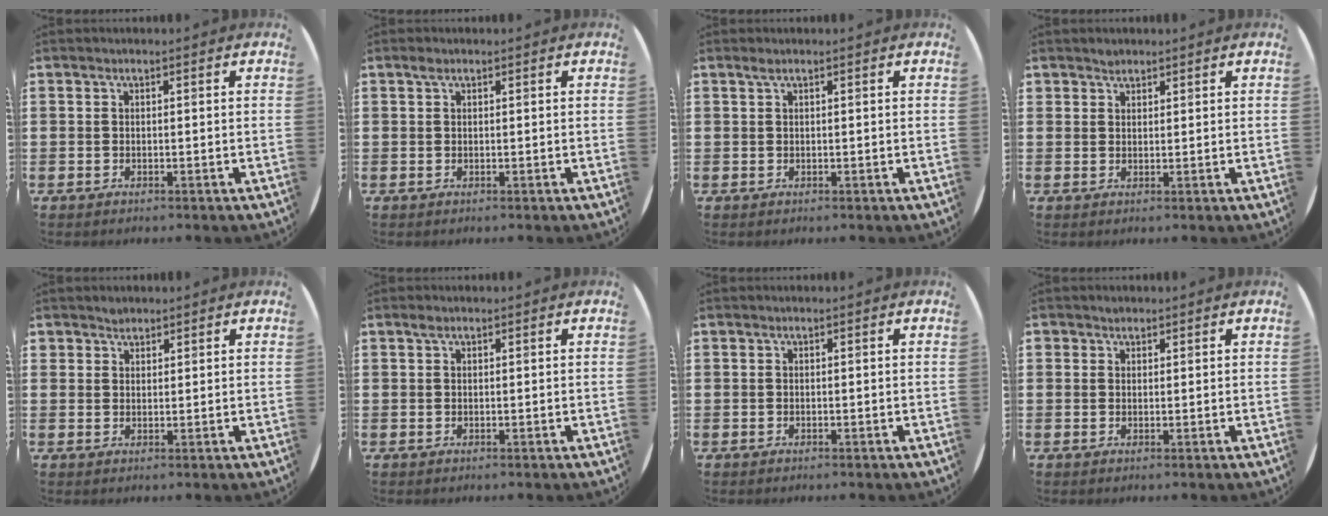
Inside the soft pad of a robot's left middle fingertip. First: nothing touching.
{"total": 0.6, "force": [0.4, 0.3, 0.4], "torque": [-0.008, 0.004, 0.007]}
{"total": 0.6, "force": [0.3, 0.0, 0.5], "torque": [-0.007, 0.001, 0.006]}
{"total": 1.4, "force": [1.3, 0.6, -0.1], "torque": [0.008, -0.002, 0.024]}
{"total": 1.8, "force": [1.6, 0.8, -0.1], "torque": [0.000, 0.002, 0.032]}
{"total": 0.7, "force": [0.4, 0.4, 0.4], "torque": [0.000, 0.000, 0.006]}
{"total": 0.0}
{"total": 1.1, "force": [0.9, 0.6, 0.0], "torque": [0.008, -0.001, 0.016]}